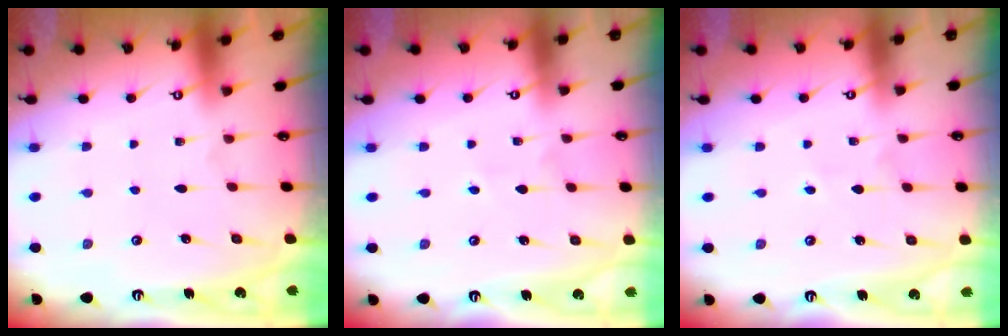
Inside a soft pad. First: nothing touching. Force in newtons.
{"total": 2.3, "press": 2.2, "slide": 0.7}
{"total": 2.3, "press": 2.2, "slide": 0.7}